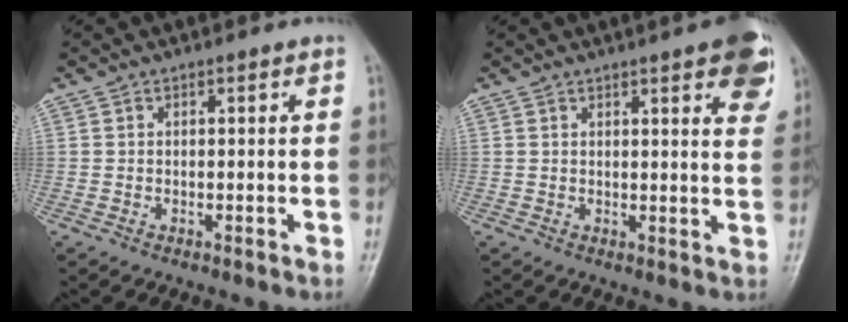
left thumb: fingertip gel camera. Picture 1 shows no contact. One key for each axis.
{"total": 10.1, "fx": 5.3, "fy": 2.4, "fz": 8.2, "tx": -0.076, "ty": -0.014, "tz": 0.058}